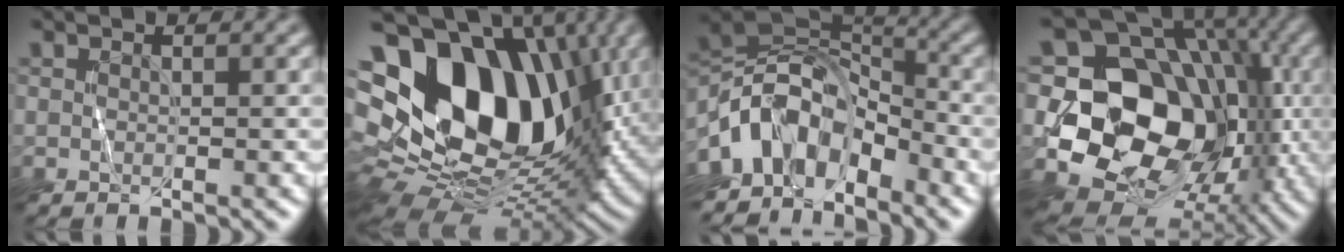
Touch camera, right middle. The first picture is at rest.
{"total": 19.7, "force": [4.6, 13.4, 13.7], "torque": [-0.271, -0.001, 0.089]}
{"total": 9.0, "force": [-5.0, 5.1, 5.5], "torque": [-0.082, 0.014, -0.107]}
{"total": 15.1, "force": [-1.3, 12.0, 9.1], "torque": [-0.128, -0.019, -0.034]}